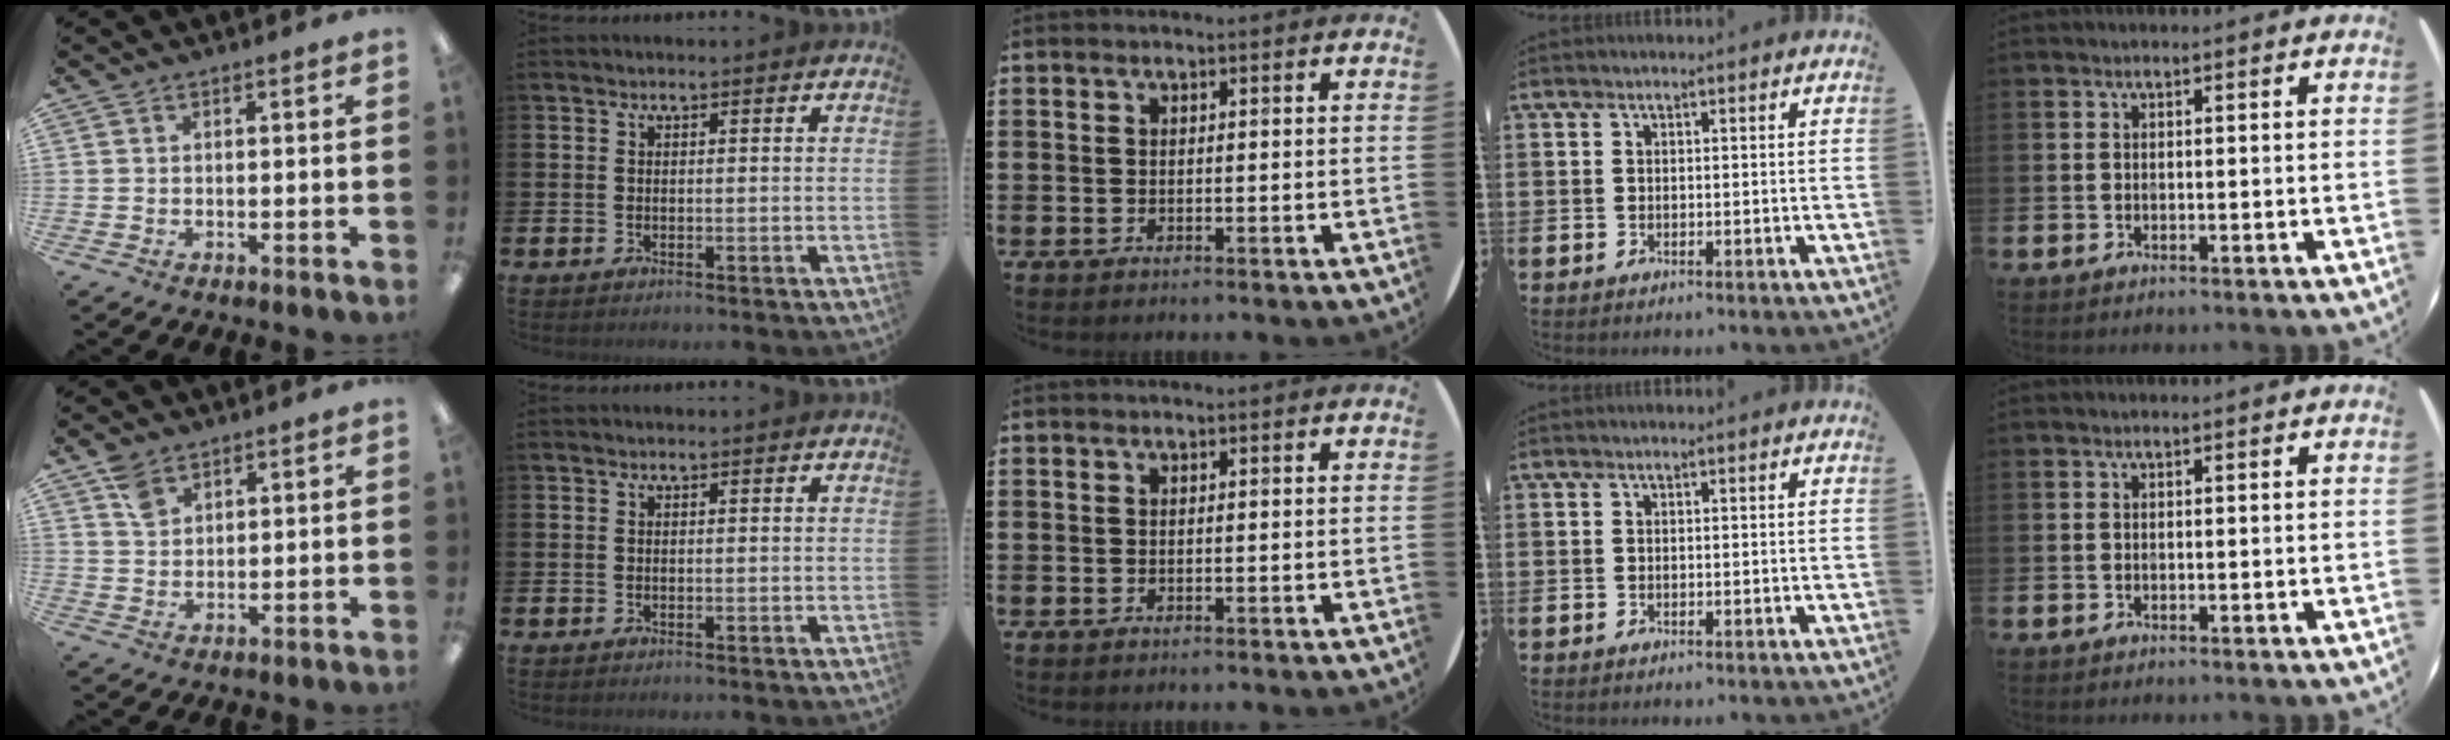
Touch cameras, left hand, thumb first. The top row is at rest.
{"thumb": {"total": 4.7, "force": [3.2, 2.9, 1.9], "torque": [-0.038, -0.004, 0.062]}}